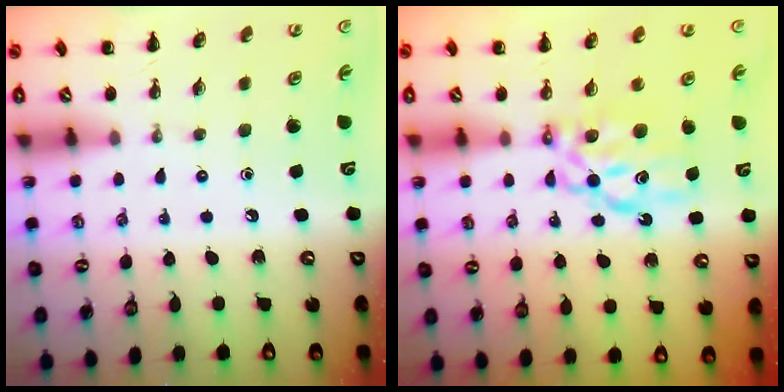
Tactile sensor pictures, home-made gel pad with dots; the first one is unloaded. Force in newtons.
{"total": 7.6, "press": 7.5, "slide": 1.1}